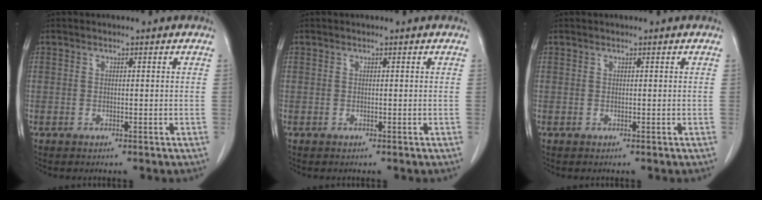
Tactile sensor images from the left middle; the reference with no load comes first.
{"total": 0.0}
{"total": 0.0}